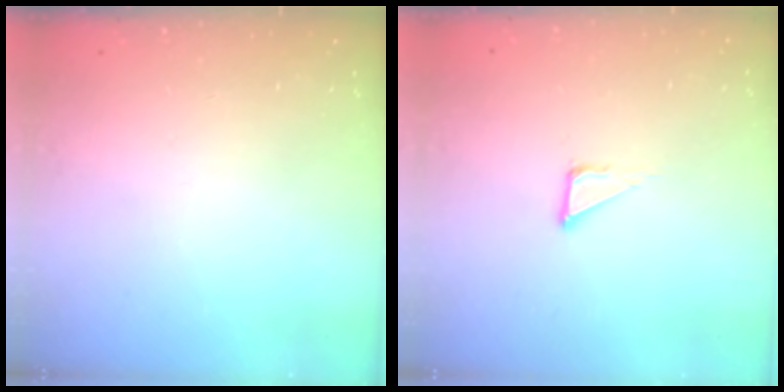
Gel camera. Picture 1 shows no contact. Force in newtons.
{"total": 3.4, "press": 3.4, "slide": 0.2}